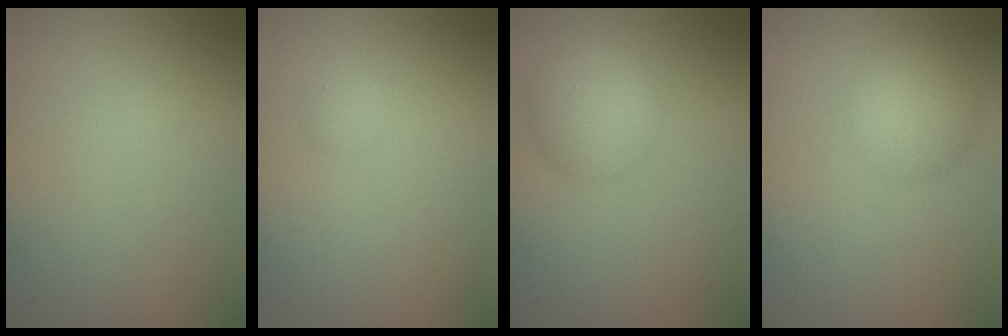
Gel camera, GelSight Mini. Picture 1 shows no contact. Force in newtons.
{"total": 0.9, "press": 0.9, "slide": 0.0}
{"total": 3.9, "press": 3.9, "slide": 0.1}
{"total": 3.4, "press": 3.4, "slide": 0.1}